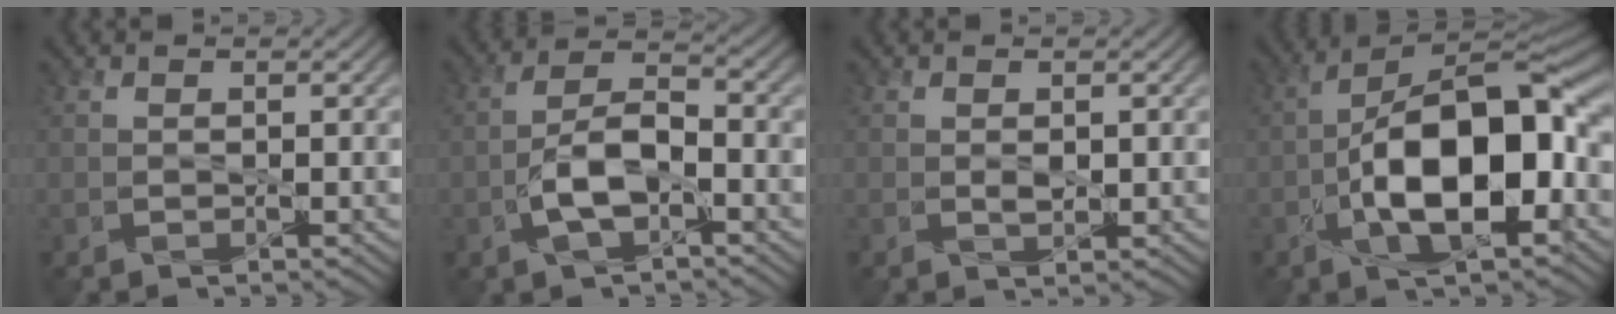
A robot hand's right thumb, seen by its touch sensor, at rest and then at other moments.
{"total": 5.7, "force": [-2.5, 2.3, 4.6], "torque": [-0.085, 0.013, -0.048]}
{"total": 1.2, "force": [0.1, 0.5, 1.1], "torque": [-0.025, -0.001, 0.001]}
{"total": 13.9, "force": [-3.8, 5.6, 12.1], "torque": [-0.190, 0.007, -0.076]}